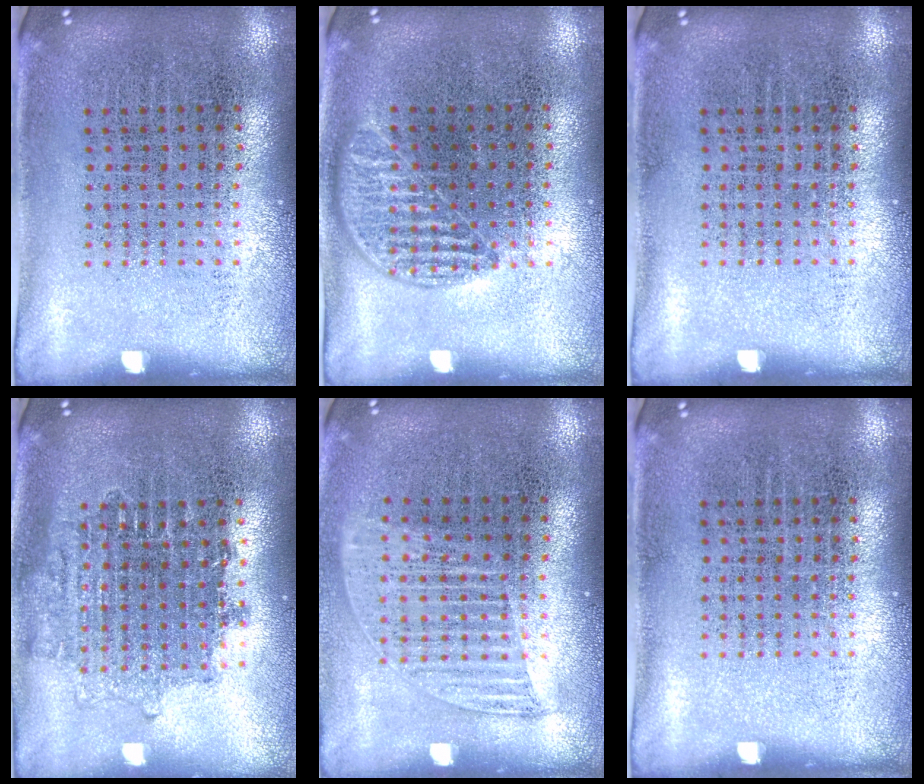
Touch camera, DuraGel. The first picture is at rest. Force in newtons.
{"total": 1.0, "press": 0.8, "slide": 0.5}
{"total": 0.0}
{"total": 1.6, "press": 1.3, "slide": 0.9}
{"total": 1.2, "press": 1.1, "slide": 0.5}
{"total": 0.0}